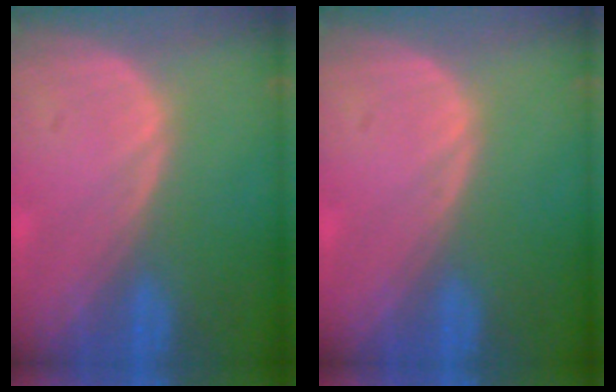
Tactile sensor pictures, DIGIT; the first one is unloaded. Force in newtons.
{"total": 0.0}